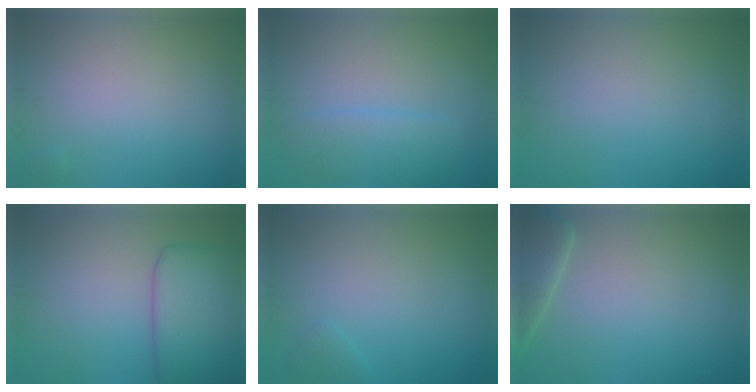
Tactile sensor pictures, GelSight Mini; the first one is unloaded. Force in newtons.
{"total": 2.9, "press": 2.9, "slide": 0.2}
{"total": 0.0}
{"total": 6.5, "press": 6.4, "slide": 0.2}
{"total": 0.7, "press": 0.7, "slide": 0.1}
{"total": 3.1, "press": 3.1, "slide": 0.4}